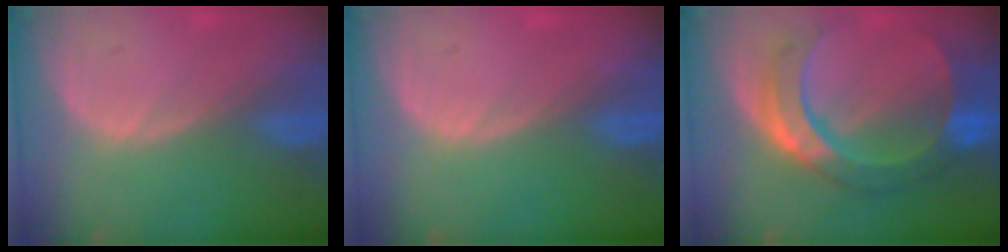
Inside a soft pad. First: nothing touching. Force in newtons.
{"total": 0.0}
{"total": 10.0, "press": 10.0, "slide": 0.9}